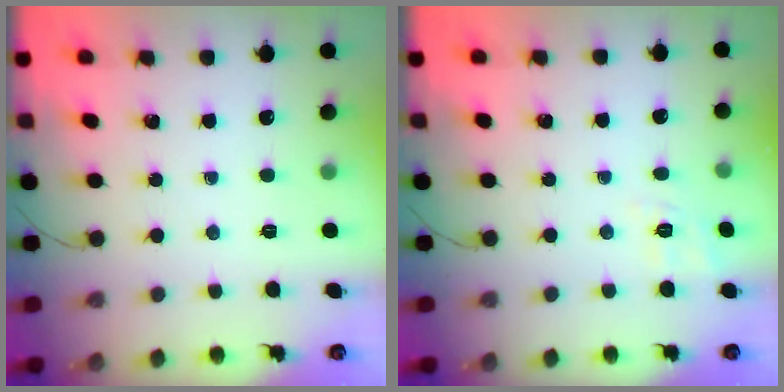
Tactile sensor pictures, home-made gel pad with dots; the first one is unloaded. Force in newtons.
{"total": 2.0, "press": 0.4, "slide": 2.0}